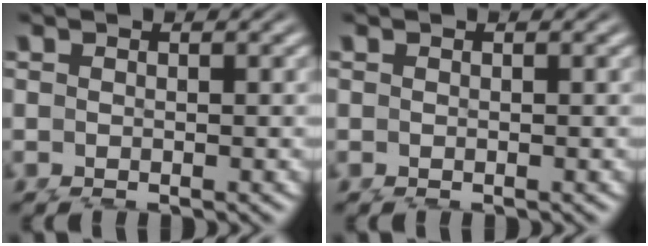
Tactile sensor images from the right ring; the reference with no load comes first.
{"total": 0.0}